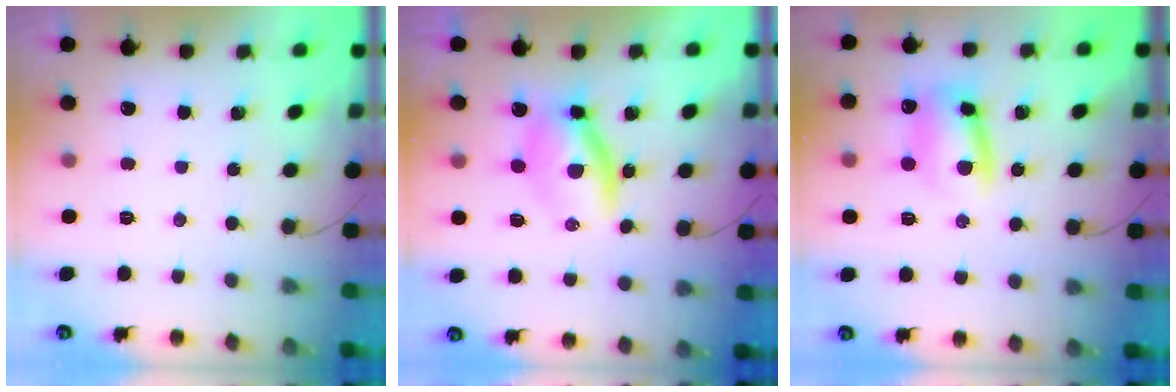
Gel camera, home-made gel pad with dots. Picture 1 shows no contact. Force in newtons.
{"total": 5.8, "press": 5.8, "slide": 0.6}
{"total": 10.6, "press": 10.5, "slide": 1.4}